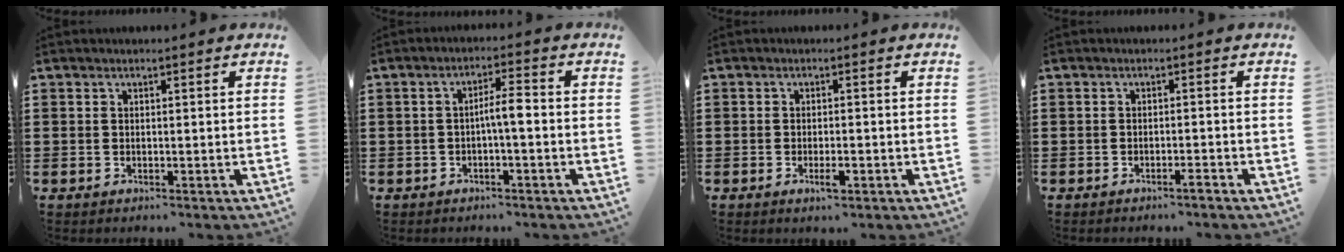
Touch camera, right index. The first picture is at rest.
{"total": 3.5, "force": [-0.8, 0.4, 3.4], "torque": [-0.062, 0.004, -0.017]}
{"total": 2.1, "force": [-1.0, 0.5, 1.7], "torque": [-0.031, -0.002, -0.018]}
{"total": 1.3, "force": [-1.1, 0.0, 0.7], "torque": [-0.014, -0.003, -0.021]}